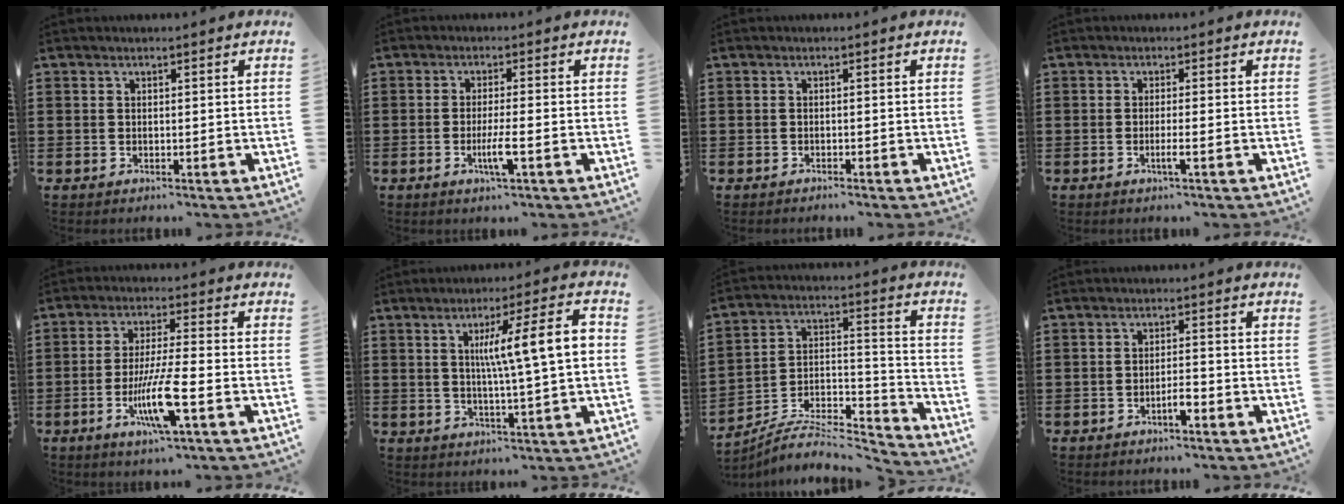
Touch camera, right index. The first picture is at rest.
{"total": 4.1, "force": [-1.5, 0.2, 3.8], "torque": [-0.071, -0.009, -0.028]}
{"total": 0.7, "force": [-0.7, -0.1, 0.1], "torque": [-0.004, -0.004, -0.015]}
{"total": 2.1, "force": [-0.9, -0.1, 1.9], "torque": [-0.031, -0.004, -0.017]}
{"total": 9.3, "force": [-3.7, 1.1, 8.5], "torque": [-0.170, -0.015, -0.070]}
{"total": 10.3, "force": [1.3, 0.5, 10.2], "torque": [-0.179, -0.002, 0.014]}
{"total": 6.9, "force": [-6.3, 1.6, 2.2], "torque": [-0.041, 0.001, -0.127]}
{"total": 2.6, "force": [-1.5, 0.4, 2.0], "torque": [-0.036, 0.003, -0.028]}